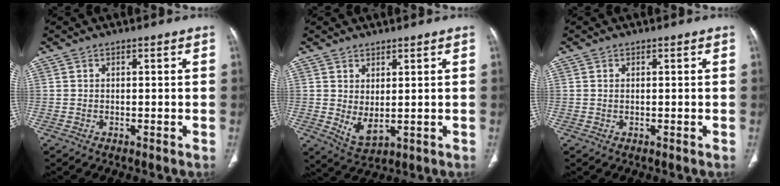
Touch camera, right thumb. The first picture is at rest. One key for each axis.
{"total": 4.7, "fx": 0.7, "fy": 2.2, "fz": 4.1, "tx": -0.070, "ty": -0.015, "tz": 0.028}
{"total": 0.0}